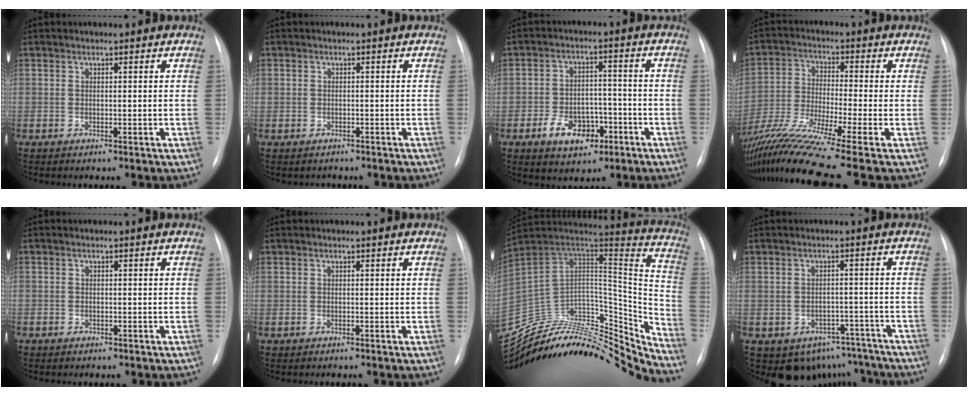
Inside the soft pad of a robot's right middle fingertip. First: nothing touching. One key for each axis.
{"total": 2.1, "fx": -1.3, "fy": 1.7, "fz": -0.1, "tx": -0.004, "ty": 0.005, "tz": -0.019}
{"total": 8.0, "fx": -3.9, "fy": 4.9, "fz": 5.0, "tx": -0.086, "ty": 0.012, "tz": -0.059}
{"total": 15.8, "fx": -12.1, "fy": -2.2, "fz": 10.0, "tx": -0.212, "ty": -0.029, "tz": -0.220}
{"total": 1.0, "fx": -0.7, "fy": 0.7, "fz": 0.1, "tx": -0.007, "ty": 0.003, "tz": -0.010}
{"total": 0.0}
{"total": 33.7, "fx": -30.7, "fy": 8.7, "fz": 10.8, "tx": -0.143, "ty": 0.010, "tz": -0.449}
{"total": 10.7, "fx": -8.1, "fy": 6.7, "fz": 1.8, "tx": -0.007, "ty": 0.028, "tz": -0.090}